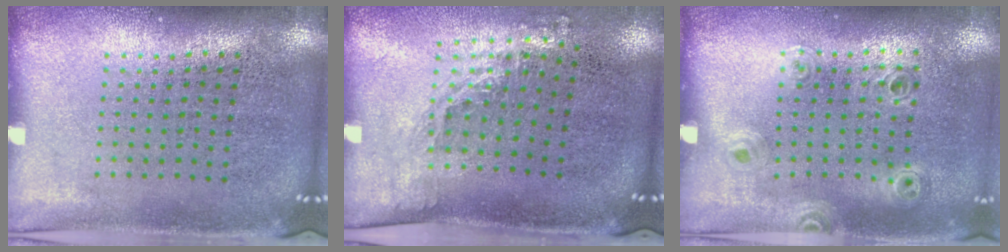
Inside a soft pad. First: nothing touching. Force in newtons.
{"total": 1.4, "press": 1.1, "slide": 0.9}
{"total": 0.9, "press": 0.9, "slide": 0.2}